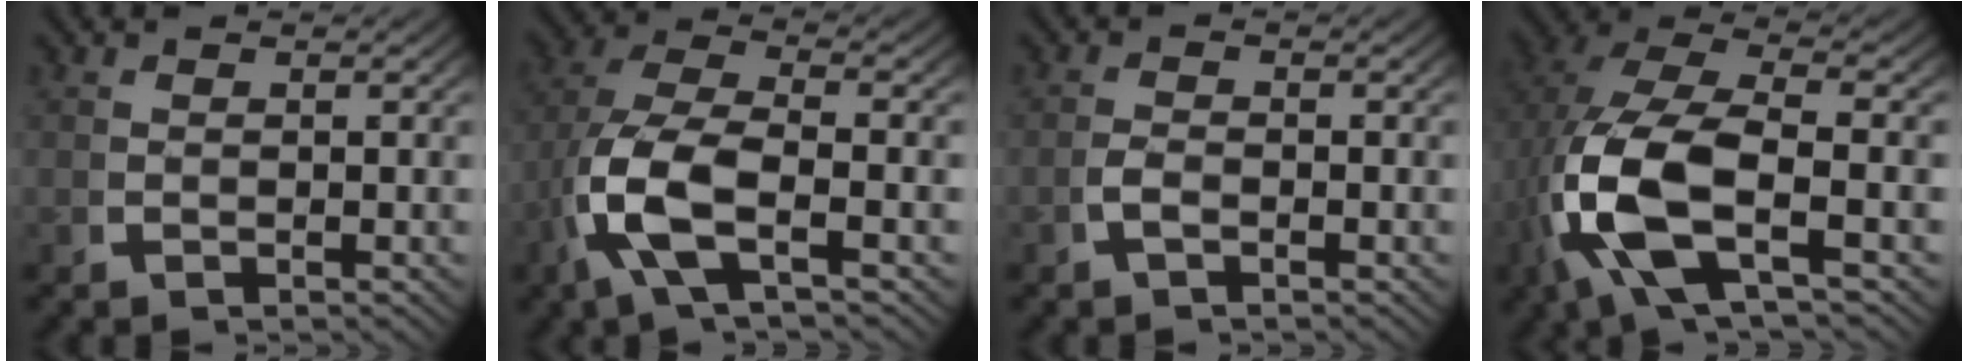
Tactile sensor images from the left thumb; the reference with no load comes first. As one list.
[{"total": 8.7, "force": [-1.1, 4.7, 7.2], "torque": [-0.187, -0.031, -0.007]}, {"total": 1.0, "force": [-0.5, 0.4, 0.8], "torque": [-0.020, -0.002, -0.012]}, {"total": 11.6, "force": [-0.6, 6.2, 9.8], "torque": [-0.239, -0.032, 0.003]}]